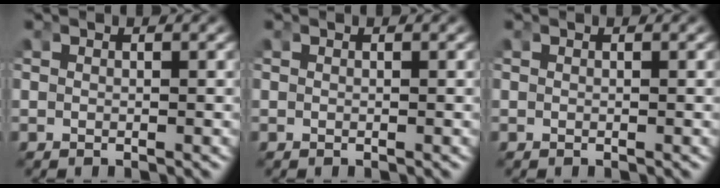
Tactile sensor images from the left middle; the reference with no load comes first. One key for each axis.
{"total": 0.0}
{"total": 0.0}